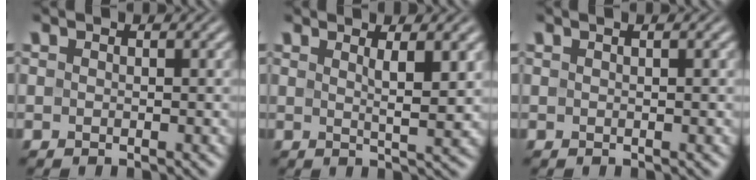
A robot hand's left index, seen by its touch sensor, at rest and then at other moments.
{"total": 3.4, "force": [1.3, 0.8, 3.1], "torque": [-0.040, -0.004, 0.021]}
{"total": 1.4, "force": [0.7, 0.4, 1.1], "torque": [-0.011, 0.001, 0.003]}